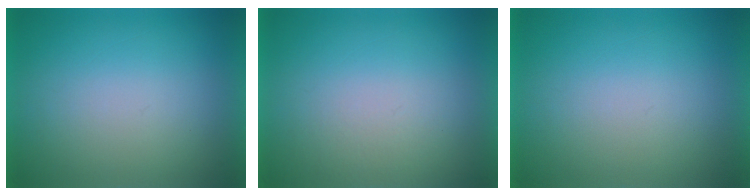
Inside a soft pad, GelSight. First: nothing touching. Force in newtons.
{"total": 1.9}
{"total": 0.0}